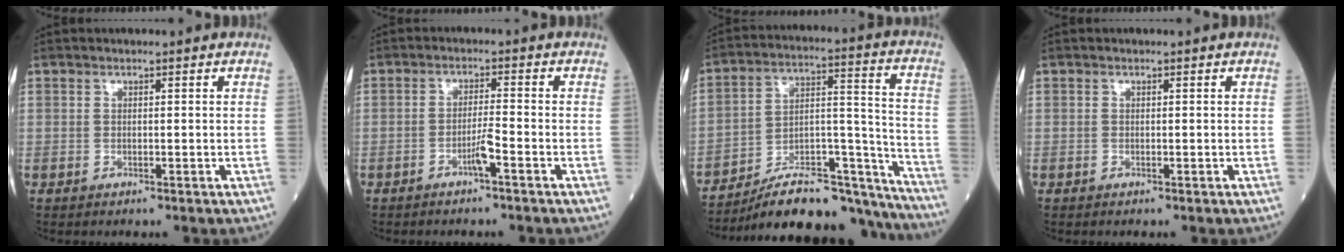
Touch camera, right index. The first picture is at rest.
{"total": 2.7, "force": [-1.6, -0.4, 2.2], "torque": [-0.041, 0.001, -0.031]}
{"total": 21.8, "force": [-20.1, 3.7, 7.5], "torque": [-0.089, 0.039, -0.311]}
{"total": 0.0}